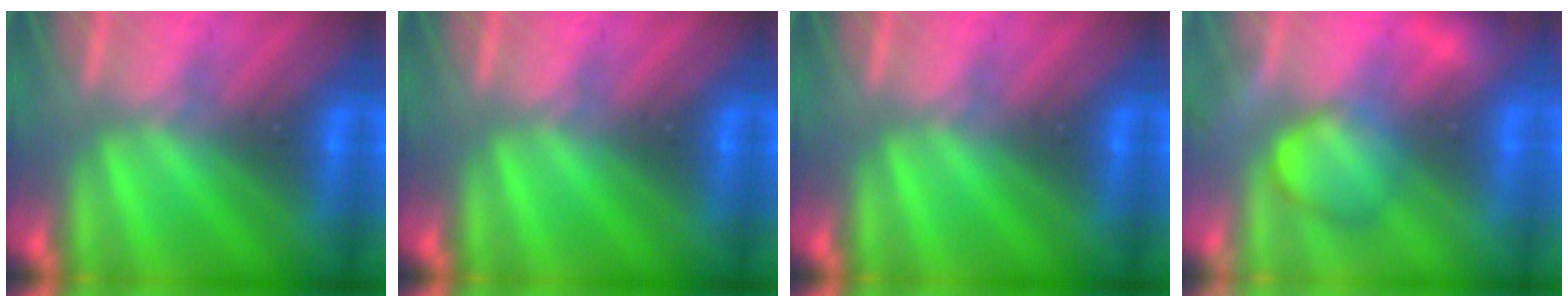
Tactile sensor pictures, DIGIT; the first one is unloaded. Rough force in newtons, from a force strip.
{"total": 0.0}
{"total": 0.0}
{"total": 2.4}